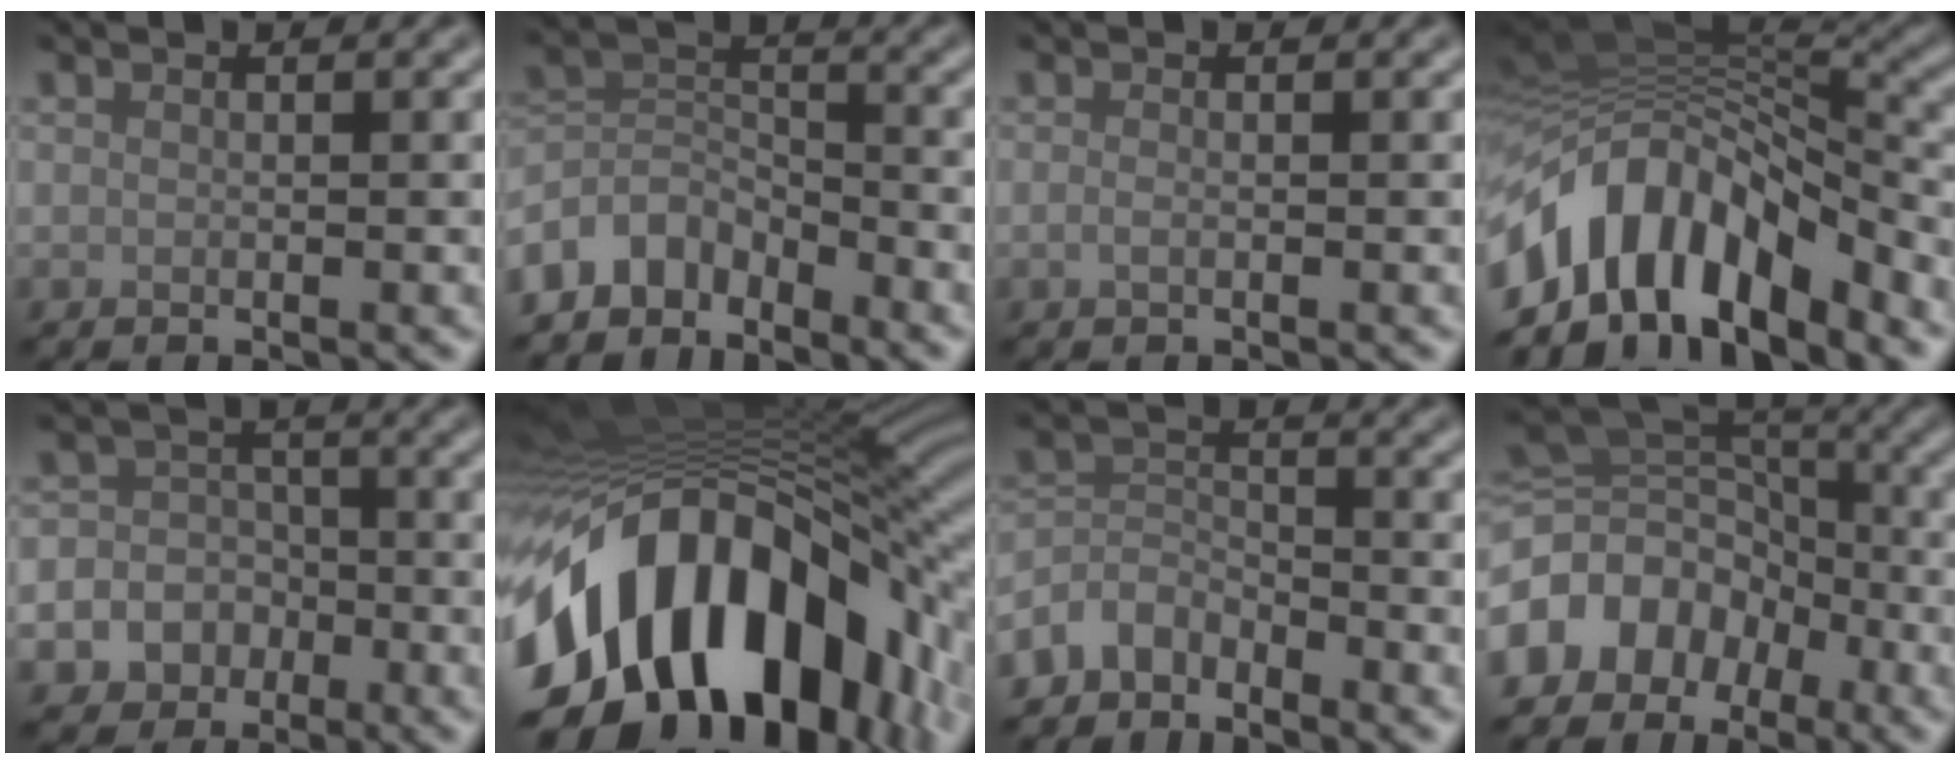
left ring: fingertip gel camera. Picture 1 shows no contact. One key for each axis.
{"total": 4.3, "fx": -3.5, "fy": 2.2, "fz": 1.2, "tx": -0.016, "ty": 0.003, "tz": -0.079}
{"total": 0.7, "fx": -0.2, "fy": 0.2, "fz": 0.6, "tx": -0.013, "ty": -0.003, "tz": -0.005}
{"total": 11.5, "fx": -5.6, "fy": 6.2, "fz": 7.8, "tx": -0.129, "ty": 0.009, "tz": -0.100}
{"total": 7.8, "fx": -3.5, "fy": 6.8, "fz": 1.2, "tx": -0.009, "ty": -0.011, "tz": -0.072}
{"total": 18.8, "fx": -6.2, "fy": 11.8, "fz": 13.3, "tx": -0.233, "ty": -0.023, "tz": -0.100}
{"total": 3.3, "fx": -2.8, "fy": 1.6, "fz": 0.7, "tx": -0.012, "ty": 0.006, "tz": -0.069}
{"total": 8.6, "fx": -4.4, "fy": 6.4, "fz": 3.7, "tx": -0.074, "ty": 0.012, "tz": -0.098}